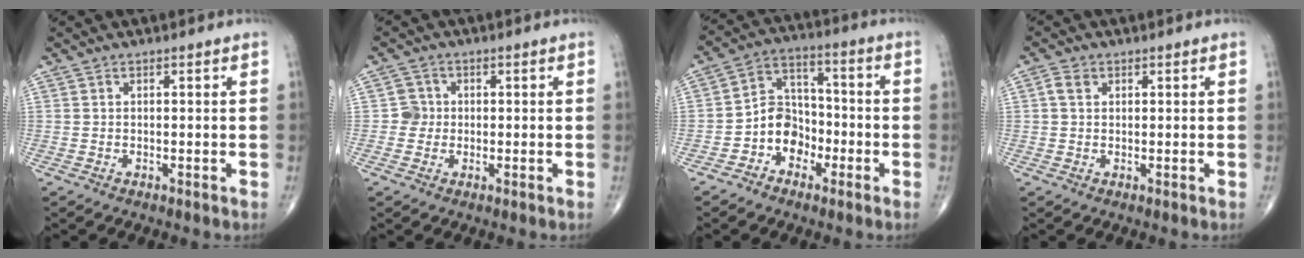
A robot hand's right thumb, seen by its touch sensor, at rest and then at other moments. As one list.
[{"total": 2.8, "force": [-0.1, 2.7, 0.3], "torque": [0.017, 0.009, -0.008]}, {"total": 8.7, "force": [-3.5, 6.9, 3.9], "torque": [-0.028, 0.042, -0.071]}, {"total": 2.2, "force": [0.7, 1.6, 1.3], "torque": [-0.024, 0.006, 0.011]}]